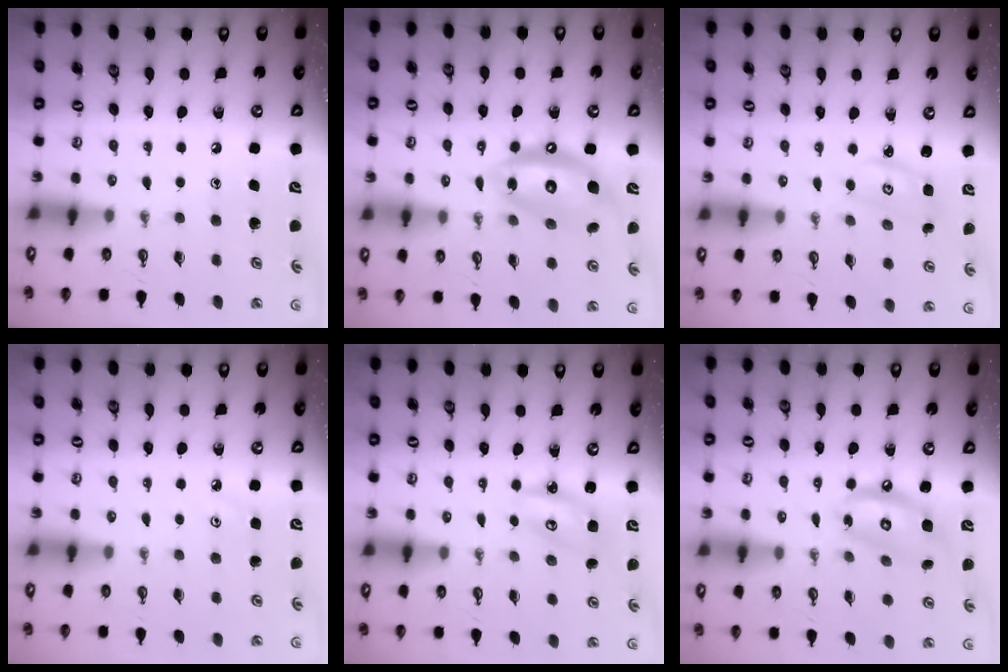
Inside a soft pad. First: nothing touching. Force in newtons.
{"total": 13.5, "press": 13.4, "slide": 1.4}
{"total": 2.8, "press": 2.8, "slide": 0.3}
{"total": 3.1, "press": 3.0, "slide": 0.5}
{"total": 4.3, "press": 4.3, "slide": 0.4}
{"total": 10.7, "press": 10.6, "slide": 1.1}